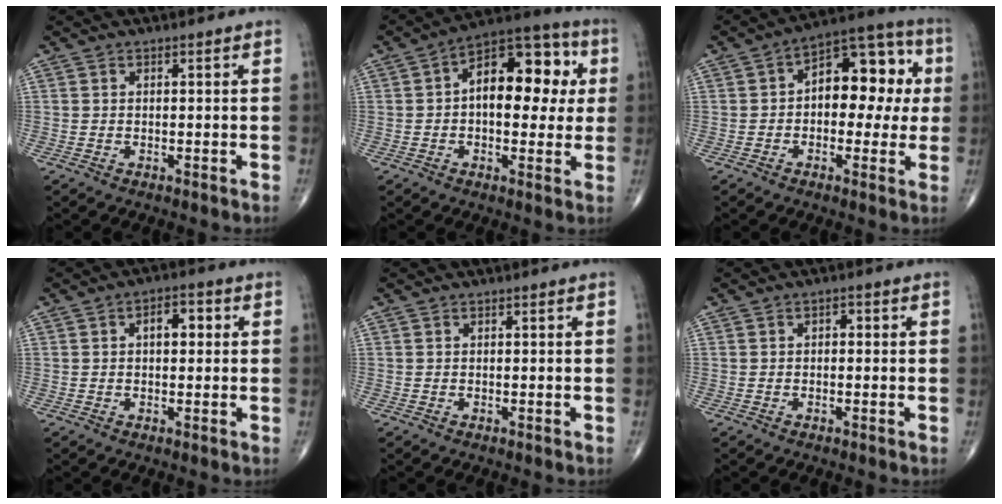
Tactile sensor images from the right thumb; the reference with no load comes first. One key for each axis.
{"total": 16.5, "fx": 2.3, "fy": 9.1, "fz": 13.6, "tx": -0.156, "ty": 0.031, "tz": 0.025}
{"total": 14.8, "fx": 1.5, "fy": 8.7, "fz": 11.8, "tx": -0.117, "ty": 0.042, "tz": 0.011}
{"total": 4.6, "fx": 0.9, "fy": 2.6, "fz": 3.7, "tx": -0.043, "ty": 0.012, "tz": 0.009}
{"total": 0.0}
{"total": 1.4, "fx": 0.1, "fy": 0.9, "fz": 1.0, "tx": -0.006, "ty": 0.005, "tz": -0.004}